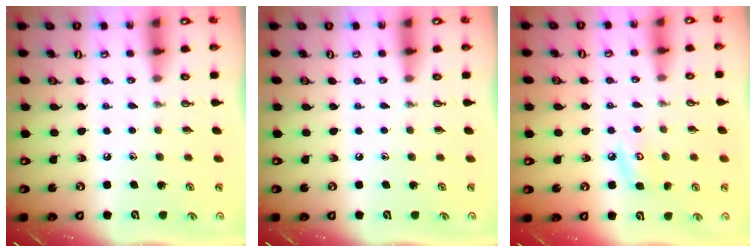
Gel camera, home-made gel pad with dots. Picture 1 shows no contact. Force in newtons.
{"total": 0.0}
{"total": 7.6, "press": 7.5, "slide": 0.9}